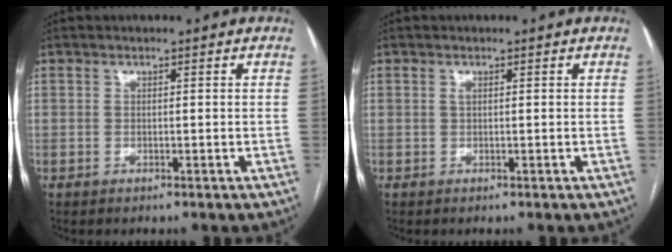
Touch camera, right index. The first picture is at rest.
{"total": 0.5, "force": [0.2, 0.2, 0.5], "torque": [-0.014, -0.001, 0.003]}